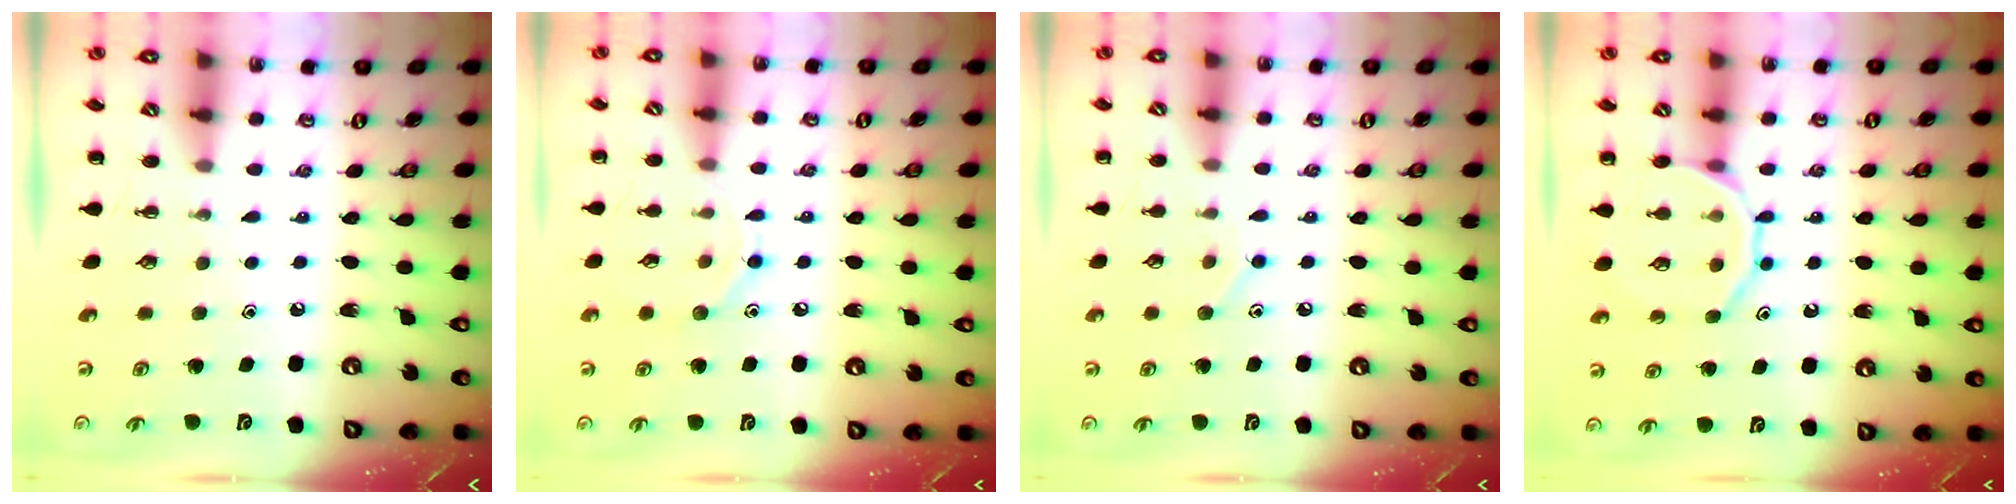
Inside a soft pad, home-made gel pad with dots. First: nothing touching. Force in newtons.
{"total": 7.0, "press": 6.9, "slide": 1.2}
{"total": 6.6, "press": 6.4, "slide": 1.8}
{"total": 11.8, "press": 11.7, "slide": 1.3}